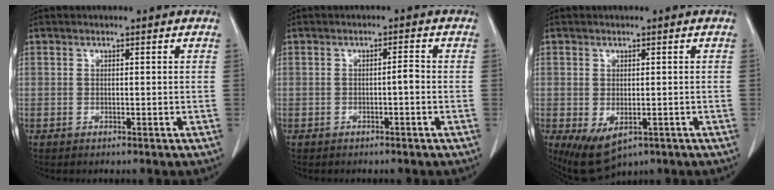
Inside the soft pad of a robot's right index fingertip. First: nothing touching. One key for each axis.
{"total": 1.4, "fx": -0.5, "fy": 0.2, "fz": 1.3, "tx": -0.020, "ty": 0.003, "tz": -0.009}
{"total": 6.2, "fx": -2.6, "fy": 3.4, "fz": 4.5, "tx": -0.072, "ty": -0.014, "tz": -0.026}